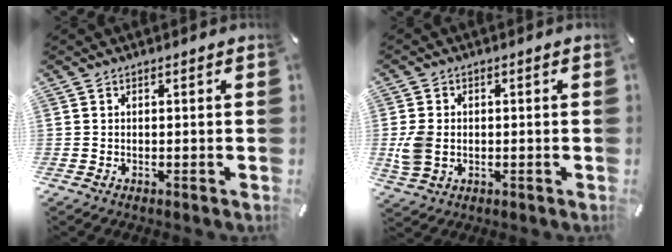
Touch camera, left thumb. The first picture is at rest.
{"total": 6.6, "force": [-0.5, 5.2, 4.0], "torque": [-0.090, 0.001, -0.008]}